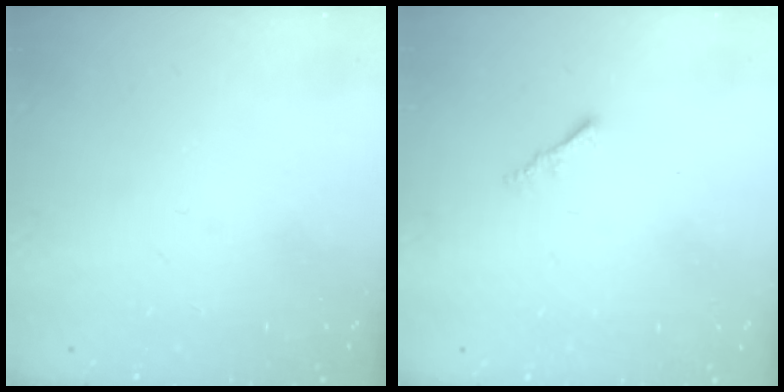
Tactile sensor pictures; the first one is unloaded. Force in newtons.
{"total": 1.0, "press": 1.0, "slide": 0.4}